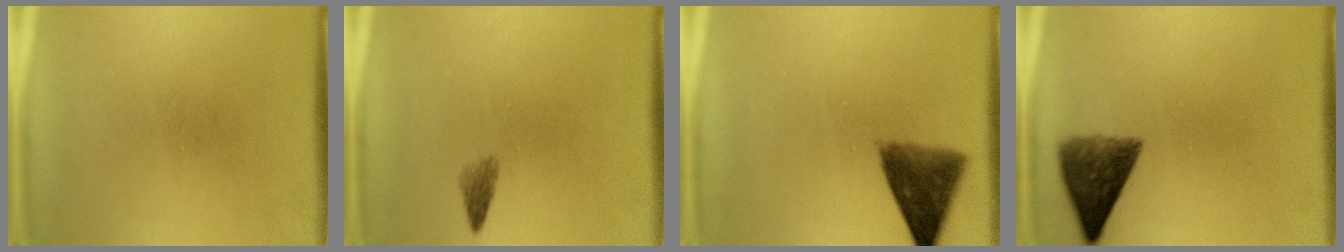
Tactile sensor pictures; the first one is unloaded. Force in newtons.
{"total": 1.5}
{"total": 7.4}
{"total": 7.1}